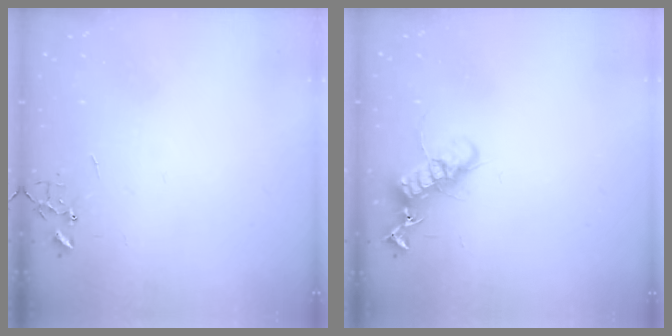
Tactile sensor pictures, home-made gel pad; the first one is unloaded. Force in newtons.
{"total": 13.8, "press": 13.8, "slide": 0.7}